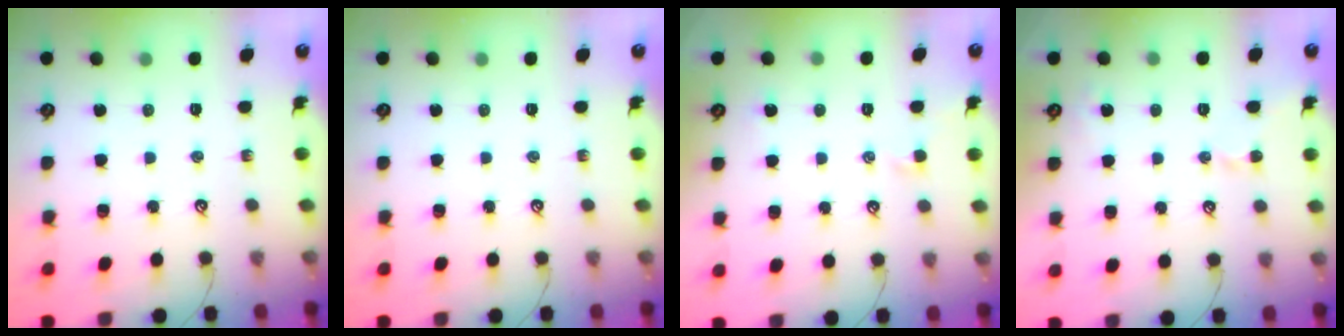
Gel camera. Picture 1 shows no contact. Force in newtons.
{"total": 0.0}
{"total": 0.5, "press": 0.3, "slide": 0.4}
{"total": 3.0, "press": 3.0, "slide": 0.5}